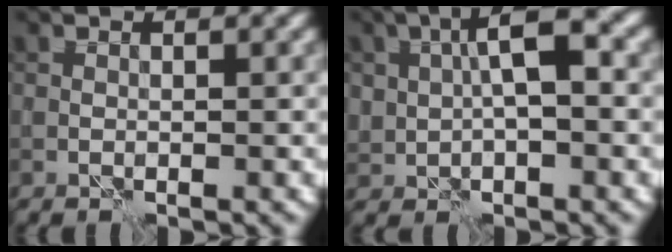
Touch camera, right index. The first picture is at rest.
{"total": 5.8, "force": [1.3, 2.8, 4.9], "torque": [-0.092, 0.014, 0.019]}